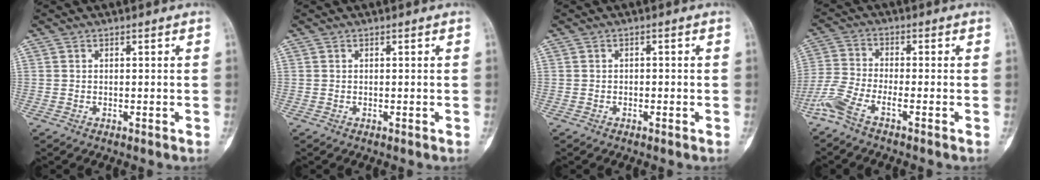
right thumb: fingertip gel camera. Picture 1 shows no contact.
{"total": 0.0}
{"total": 0.7, "force": [-0.3, 0.6, 0.2], "torque": [0.007, 0.005, -0.008]}
{"total": 6.1, "force": [-4.0, 1.1, 4.4], "torque": [-0.121, 0.011, -0.095]}